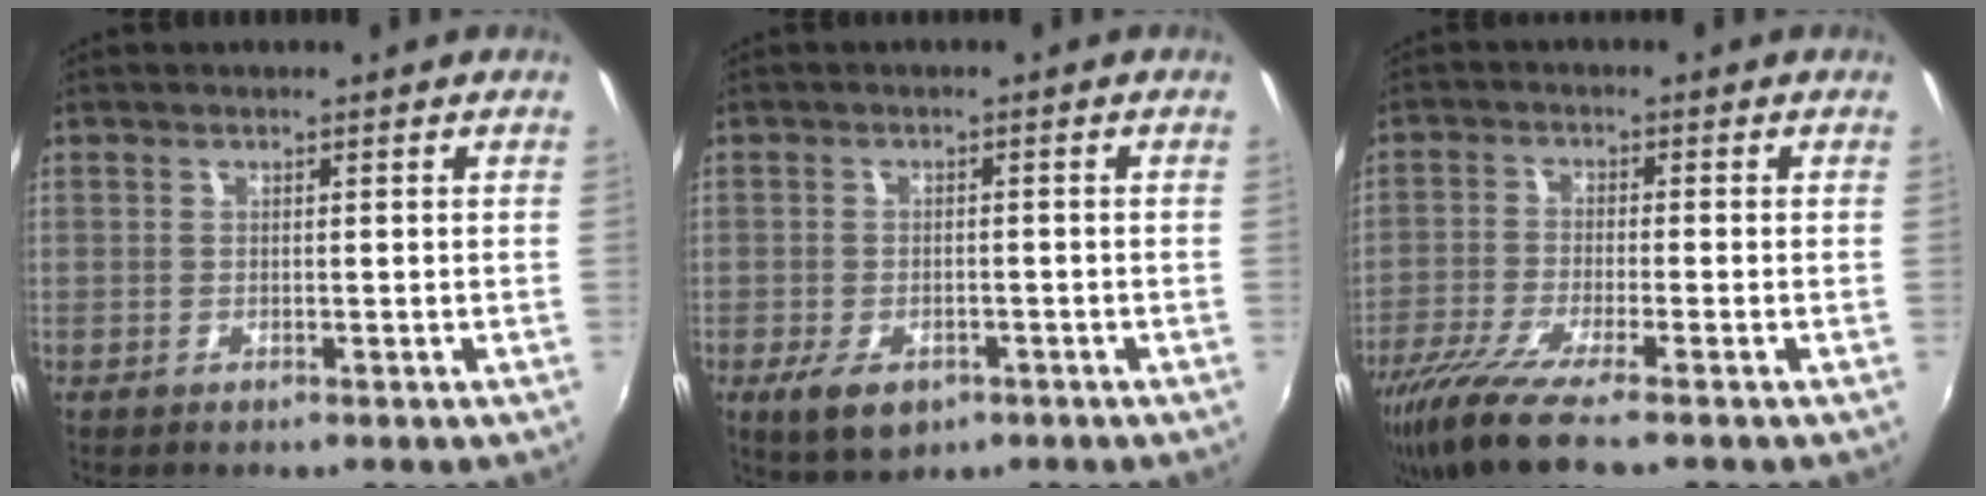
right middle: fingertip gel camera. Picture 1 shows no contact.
{"total": 6.1, "force": [-3.2, 3.3, 4.0], "torque": [-0.089, -0.018, -0.051]}
{"total": 9.2, "force": [-7.0, 0.0, 6.0], "torque": [-0.136, -0.036, -0.130]}